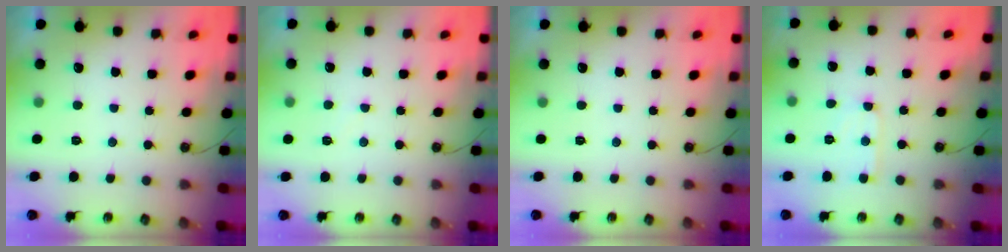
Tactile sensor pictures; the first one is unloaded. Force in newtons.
{"total": 2.5, "press": 2.5, "slide": 0.3}
{"total": 0.0}
{"total": 5.1, "press": 5.0, "slide": 0.3}